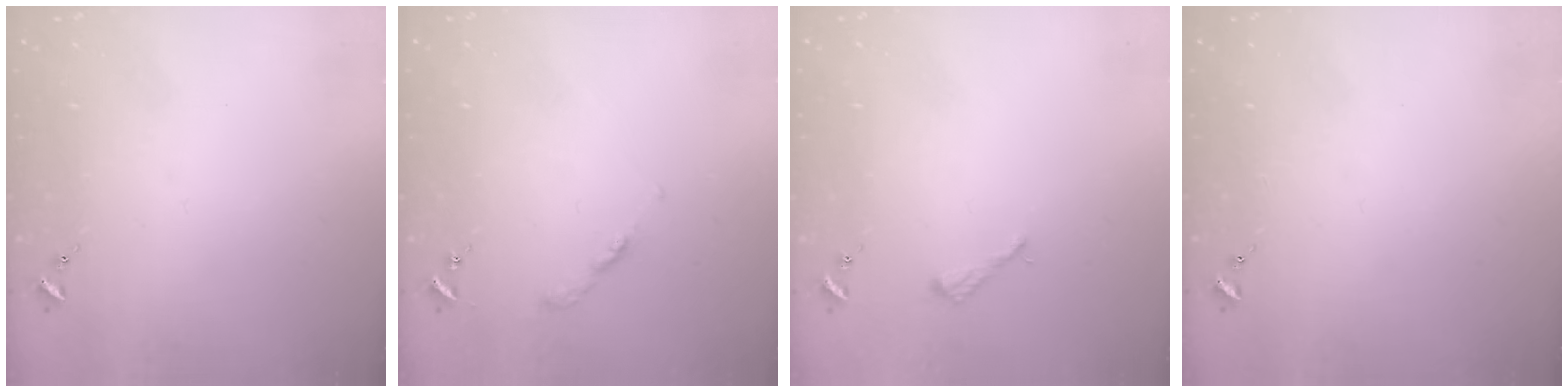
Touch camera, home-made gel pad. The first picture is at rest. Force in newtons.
{"total": 2.7, "press": 2.6, "slide": 0.3}
{"total": 2.6, "press": 2.6, "slide": 0.3}
{"total": 0.0}